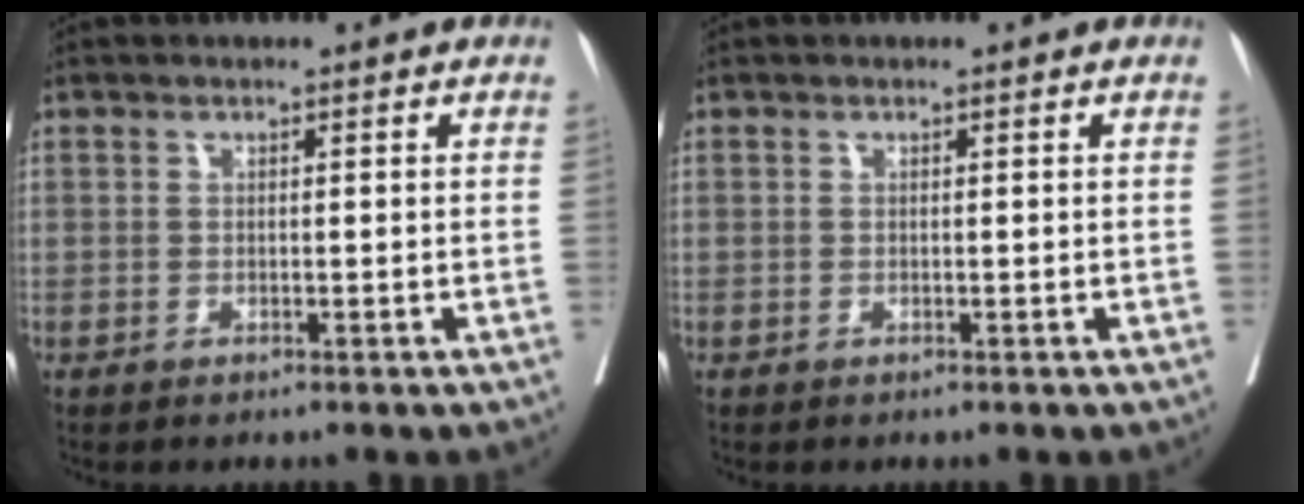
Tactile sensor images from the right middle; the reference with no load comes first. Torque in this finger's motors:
{"motor_torque": [0.00, 0.00, 0.00, 0.00]}